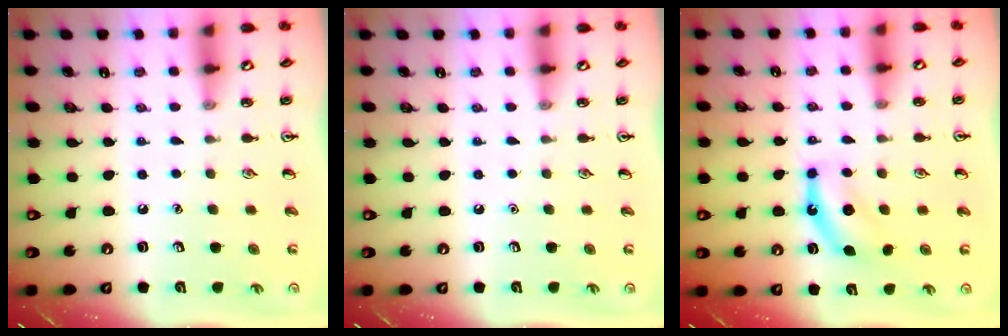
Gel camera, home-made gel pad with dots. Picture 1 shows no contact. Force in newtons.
{"total": 0.0}
{"total": 6.8, "press": 6.7, "slide": 1.1}